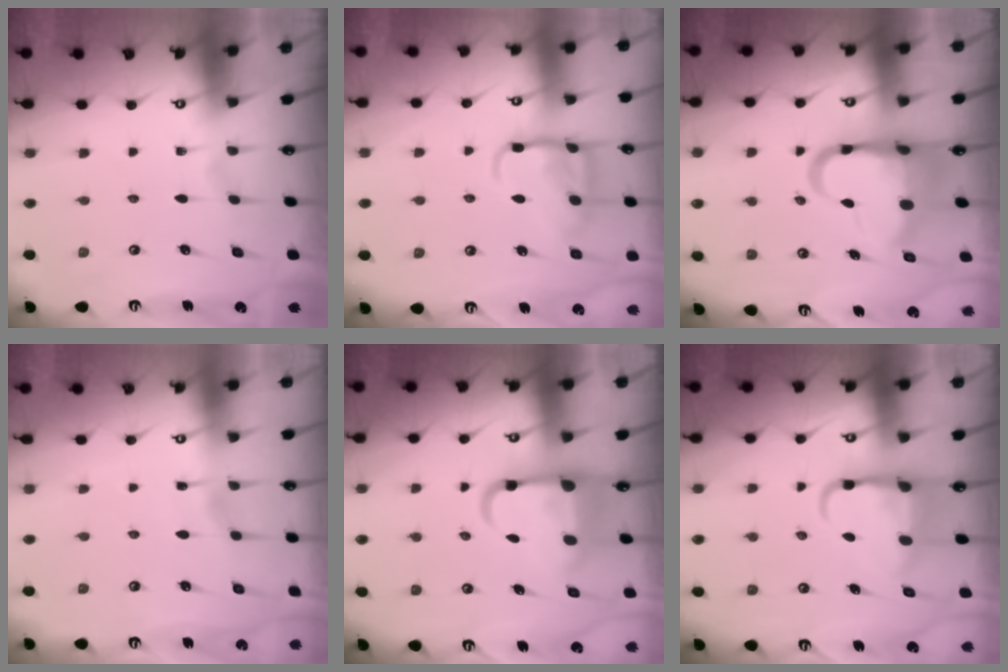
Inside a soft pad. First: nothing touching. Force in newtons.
{"total": 12.0, "press": 12.0, "slide": 1.0}
{"total": 13.9, "press": 13.3, "slide": 4.0}
{"total": 2.7, "press": 2.7, "slide": 0.3}
{"total": 10.9, "press": 10.6, "slide": 2.4}
{"total": 7.4, "press": 7.2, "slide": 1.4}